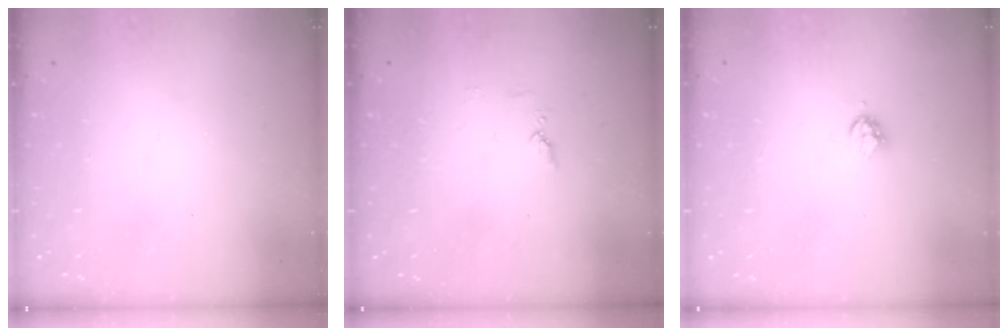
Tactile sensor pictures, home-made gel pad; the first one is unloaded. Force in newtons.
{"total": 5.1, "press": 5.0, "slide": 0.6}
{"total": 4.2, "press": 4.1, "slide": 0.5}